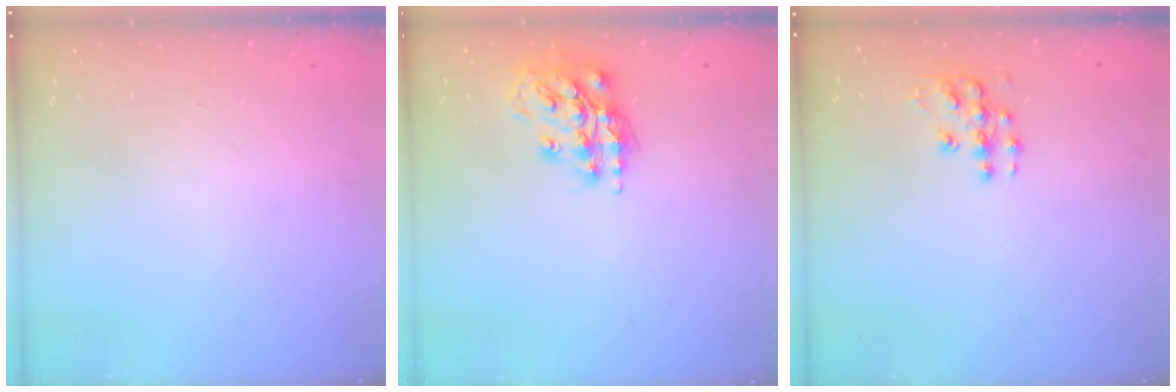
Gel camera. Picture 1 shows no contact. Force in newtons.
{"total": 14.9, "press": 14.9, "slide": 1.1}
{"total": 8.9, "press": 8.8, "slide": 0.6}